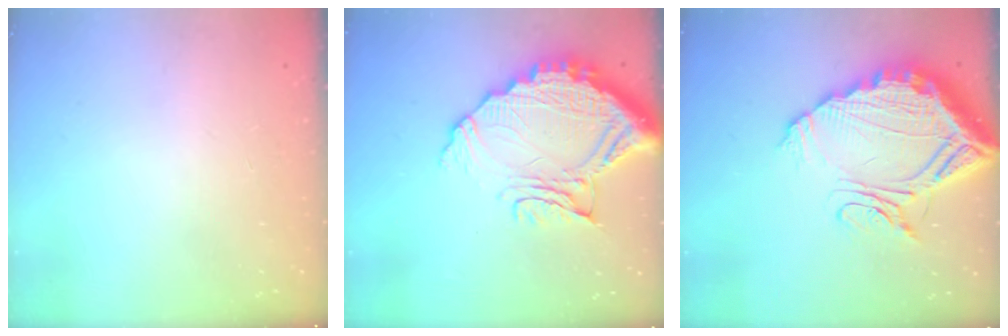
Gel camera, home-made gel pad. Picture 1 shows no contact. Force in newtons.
{"total": 17.4, "press": 17.4, "slide": 1.5}
{"total": 20.5, "press": 20.4, "slide": 1.9}